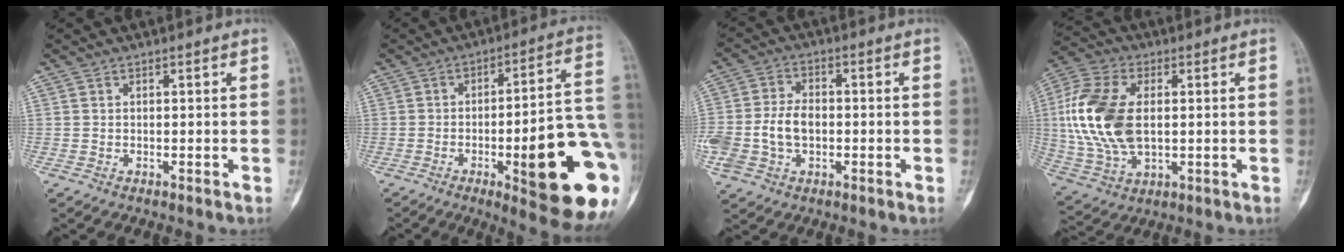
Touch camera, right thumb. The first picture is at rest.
{"total": 23.3, "force": [-6.6, 5.3, 21.7], "torque": [-0.236, 0.016, -0.078]}
{"total": 10.2, "force": [-1.4, 7.2, 7.1], "torque": [-0.143, 0.021, -0.024]}
{"total": 17.5, "force": [1.4, 10.4, 14.1], "torque": [-0.303, 0.000, 0.028]}